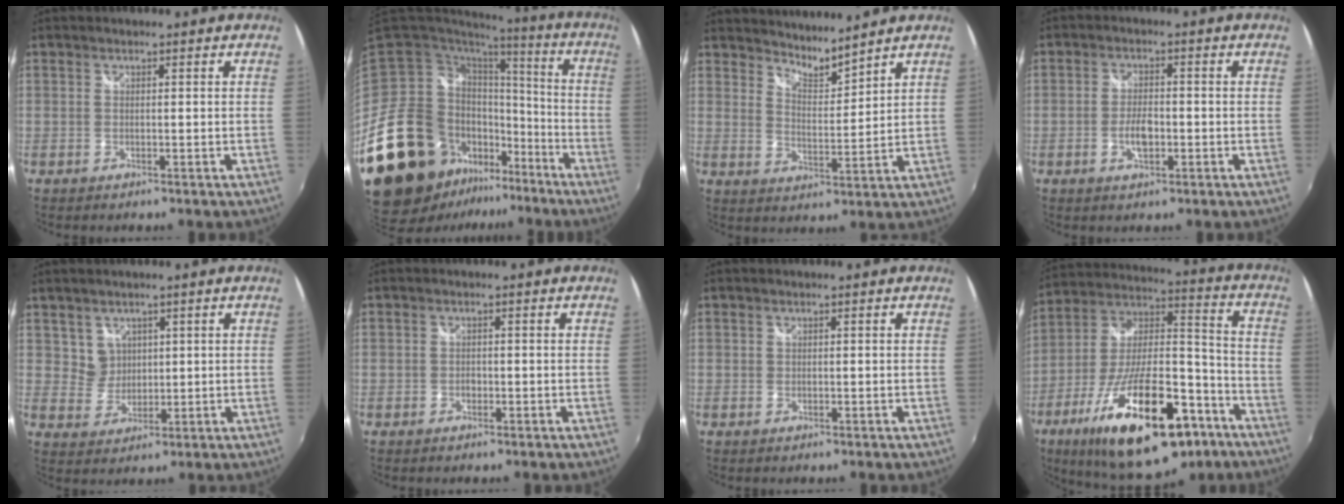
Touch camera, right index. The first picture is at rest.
{"total": 22.0, "force": [-10.8, 15.6, 11.2], "torque": [-0.249, 0.017, -0.175]}
{"total": 5.3, "force": [5.2, 0.3, 1.2], "torque": [-0.017, -0.012, 0.085]}
{"total": 4.4, "force": [-1.4, 2.1, 3.6], "torque": [-0.072, -0.002, -0.024]}
{"total": 4.0, "force": [2.1, 3.4, 0.1], "torque": [0.006, 0.005, 0.044]}
{"total": 1.0, "force": [-0.4, 0.8, 0.3], "torque": [-0.006, -0.002, -0.006]}
{"total": 0.0}
{"total": 28.6, "force": [-15.3, 11.5, 21.2], "torque": [-0.370, -0.014, -0.234]}